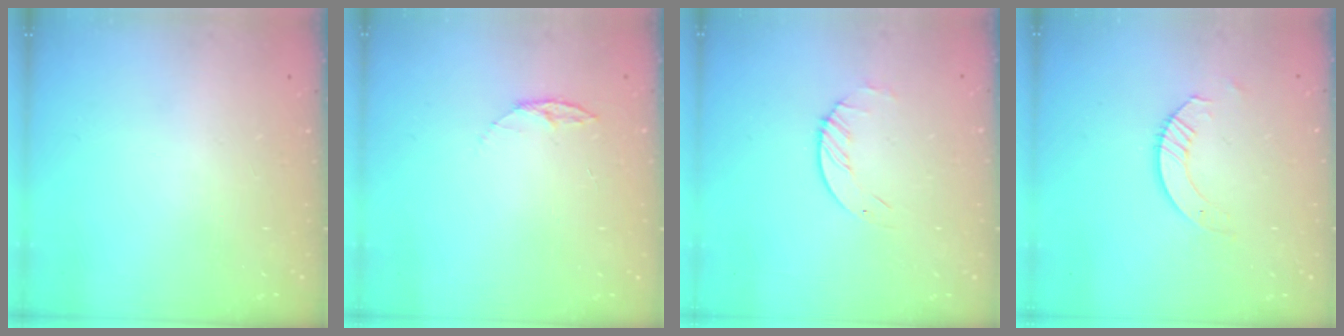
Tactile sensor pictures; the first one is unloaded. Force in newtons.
{"total": 4.4, "press": 4.4, "slide": 0.5}
{"total": 1.7, "press": 1.7, "slide": 0.2}
{"total": 3.8, "press": 3.8, "slide": 0.4}